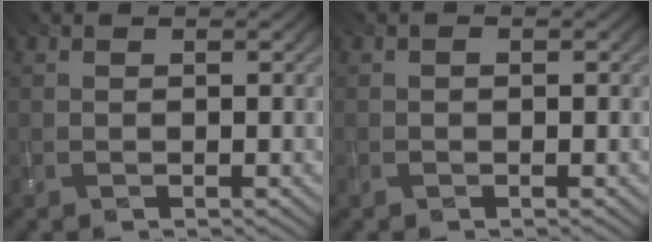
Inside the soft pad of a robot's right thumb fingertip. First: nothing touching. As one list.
[{"total": 0.6, "force": [-0.5, 0.3, 0.3], "torque": [0.001, -0.002, -0.009]}]